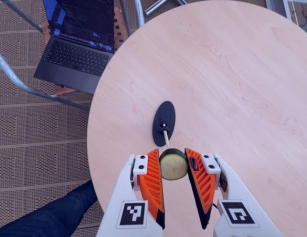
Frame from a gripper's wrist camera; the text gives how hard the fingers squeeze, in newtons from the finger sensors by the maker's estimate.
{"total": 7.2, "left": 6.9, "right": 7.6}